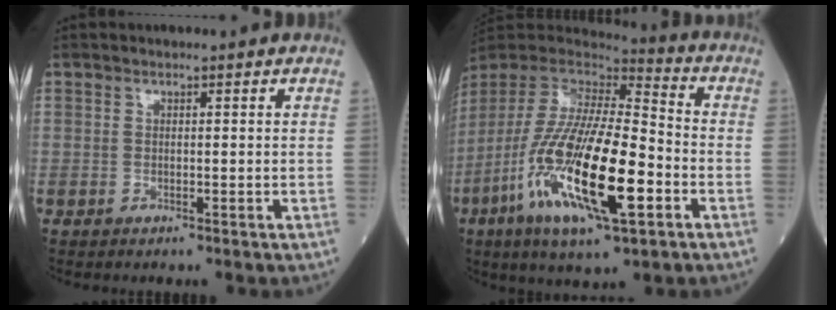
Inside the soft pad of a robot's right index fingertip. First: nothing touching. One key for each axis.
{"total": 23.1, "fx": -7.9, "fy": 4.6, "fz": 21.2, "tx": -0.456, "ty": -0.046, "tz": -0.146}